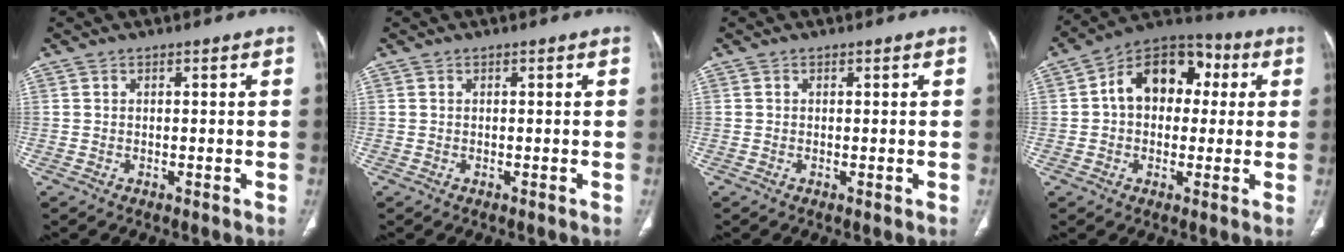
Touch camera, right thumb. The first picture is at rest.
{"total": 0.0}
{"total": 0.0}
{"total": 14.4, "force": [2.5, 10.2, 9.8], "torque": [-0.114, 0.032, 0.026]}